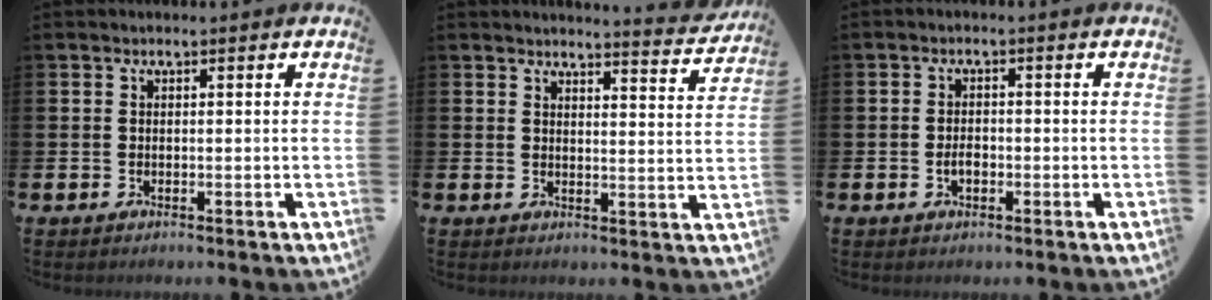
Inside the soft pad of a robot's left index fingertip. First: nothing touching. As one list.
[{"total": 3.8, "force": [3.8, -0.3, 0.4], "torque": [0.001, -0.034, 0.062]}, {"total": 1.9, "force": [-0.5, 1.2, 1.4], "torque": [-0.021, 0.001, -0.011]}]